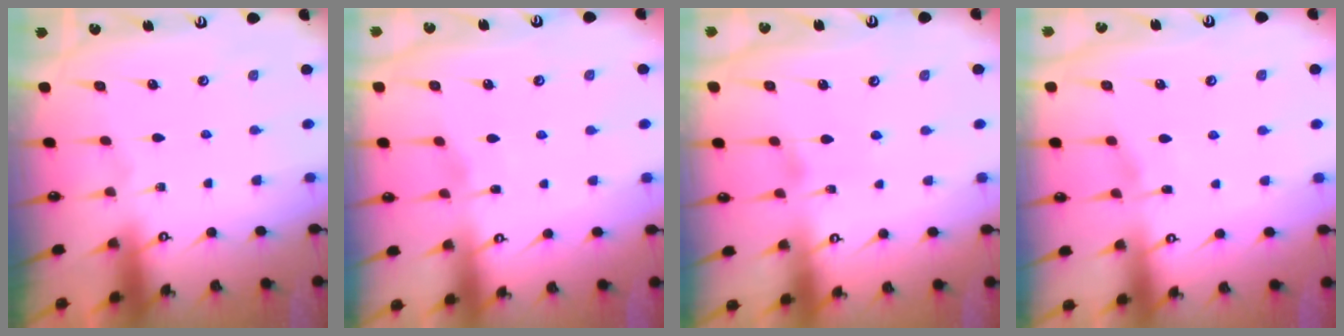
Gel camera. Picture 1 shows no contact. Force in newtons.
{"total": 2.6, "press": 2.6, "slide": 0.3}
{"total": 3.6, "press": 3.6, "slide": 0.4}
{"total": 2.5, "press": 2.5, "slide": 0.4}